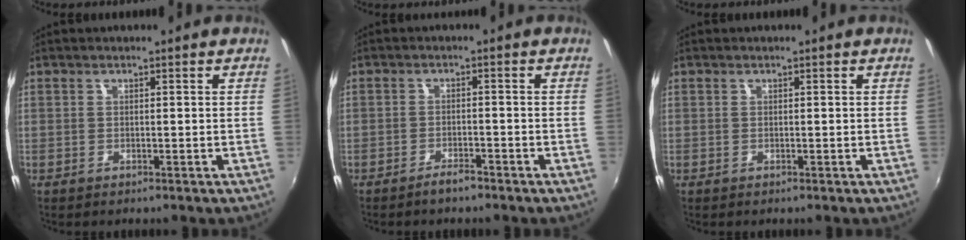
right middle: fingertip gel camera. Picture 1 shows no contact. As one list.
[{"total": 2.5, "force": [-2.2, 0.5, 1.1], "torque": [-0.031, 0.001, -0.038]}, {"total": 0.0}]